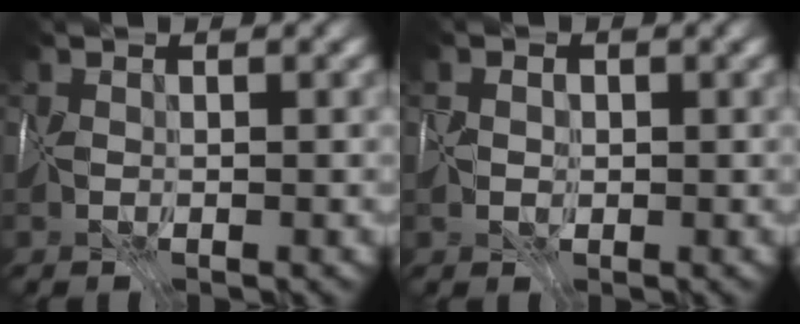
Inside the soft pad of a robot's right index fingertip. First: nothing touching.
{"total": 1.2, "force": [0.0, 1.1, 0.4], "torque": [0.008, 0.013, -0.013]}